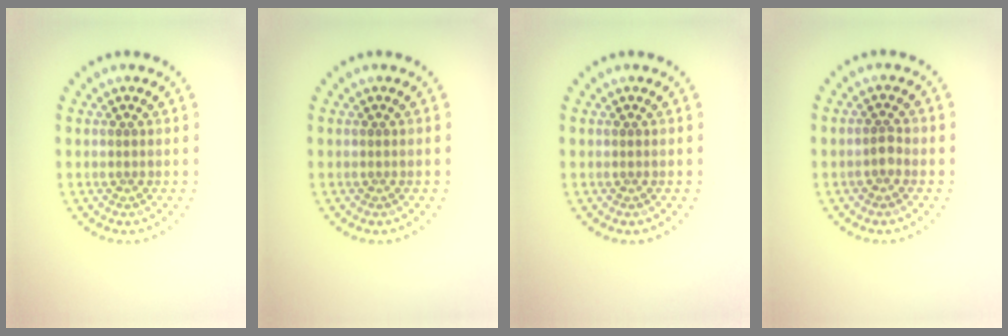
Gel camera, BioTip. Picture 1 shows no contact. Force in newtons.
{"total": 0.0}
{"total": 0.0}
{"total": 1.1, "press": 1.0, "slide": 0.6}